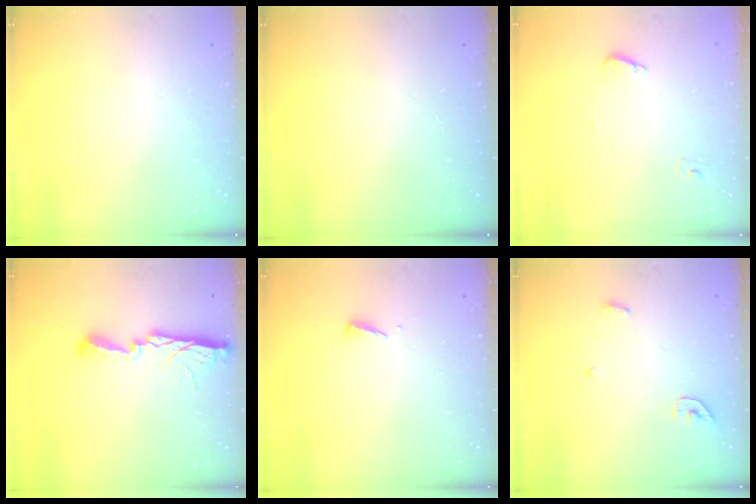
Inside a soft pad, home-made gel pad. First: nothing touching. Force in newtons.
{"total": 0.0}
{"total": 7.0, "press": 7.0, "slide": 0.5}
{"total": 10.1, "press": 10.1, "slide": 0.7}
{"total": 2.5, "press": 2.5, "slide": 0.1}
{"total": 3.8, "press": 3.7, "slide": 0.3}